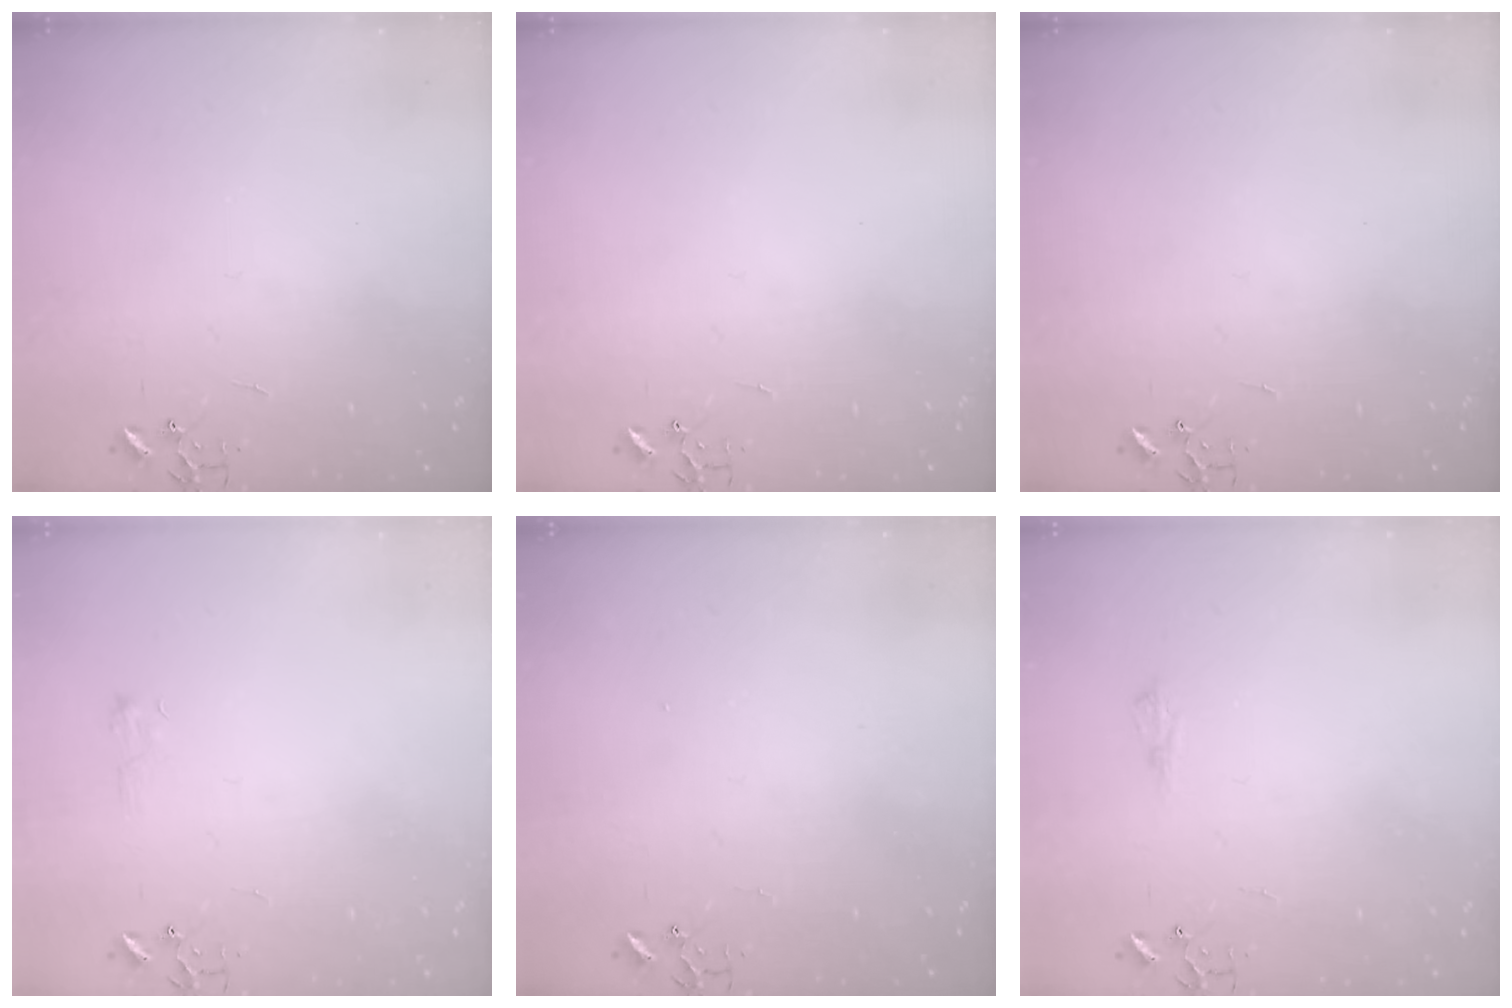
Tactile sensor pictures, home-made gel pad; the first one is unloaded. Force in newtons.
{"total": 0.0}
{"total": 0.0}
{"total": 5.5, "press": 5.4, "slide": 0.8}
{"total": 1.3, "press": 1.2, "slide": 0.1}
{"total": 5.8, "press": 5.8, "slide": 0.7}